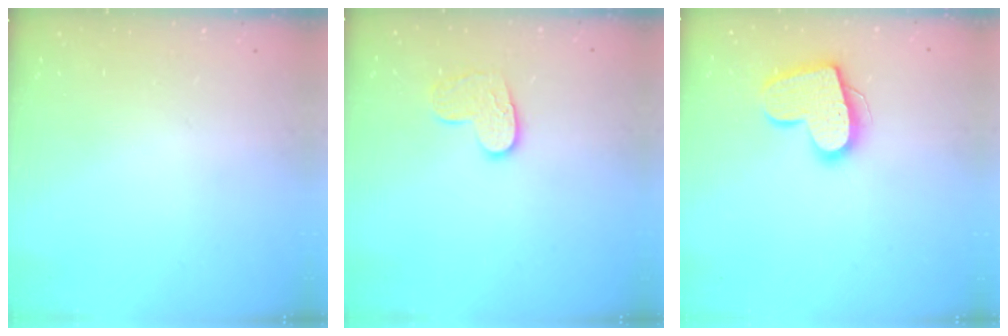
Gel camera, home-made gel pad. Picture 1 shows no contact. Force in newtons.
{"total": 9.5, "press": 9.5, "slide": 0.6}
{"total": 14.9, "press": 14.9, "slide": 1.0}